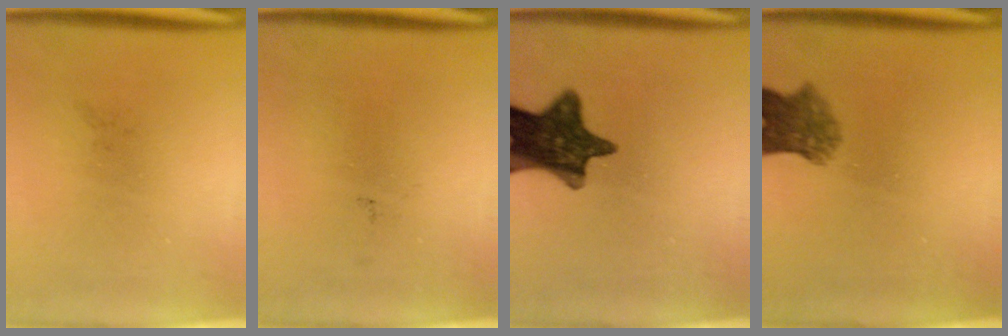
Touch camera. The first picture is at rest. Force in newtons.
{"total": 0.0}
{"total": 12.8}
{"total": 5.3}